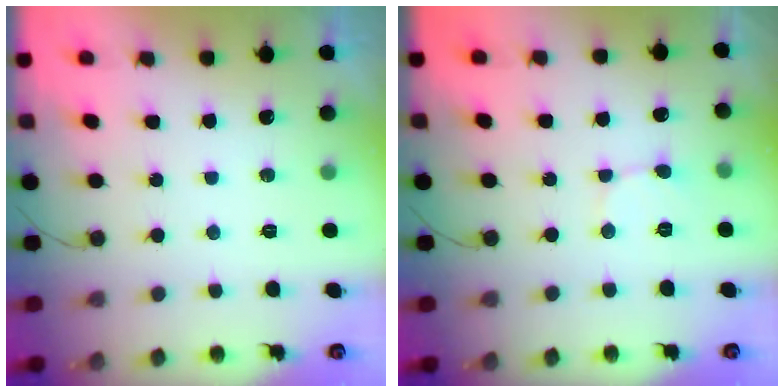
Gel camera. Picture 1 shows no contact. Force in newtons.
{"total": 2.5, "press": 2.5, "slide": 0.3}